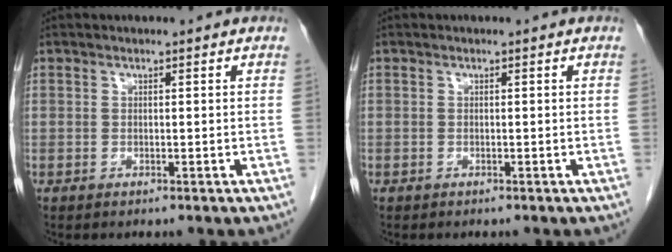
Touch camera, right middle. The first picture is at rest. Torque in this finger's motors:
{"motor_torque": [-0.03, 0.02, -0.17, -0.13]}